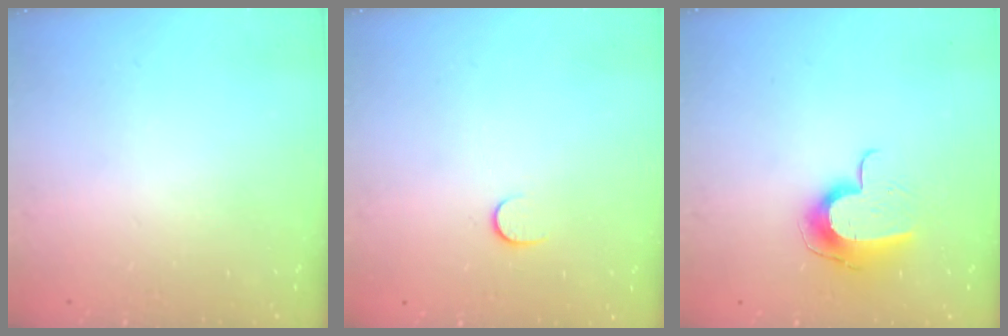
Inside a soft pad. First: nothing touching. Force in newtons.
{"total": 5.1, "press": 5.1, "slide": 0.6}
{"total": 10.1, "press": 10.0, "slide": 0.5}